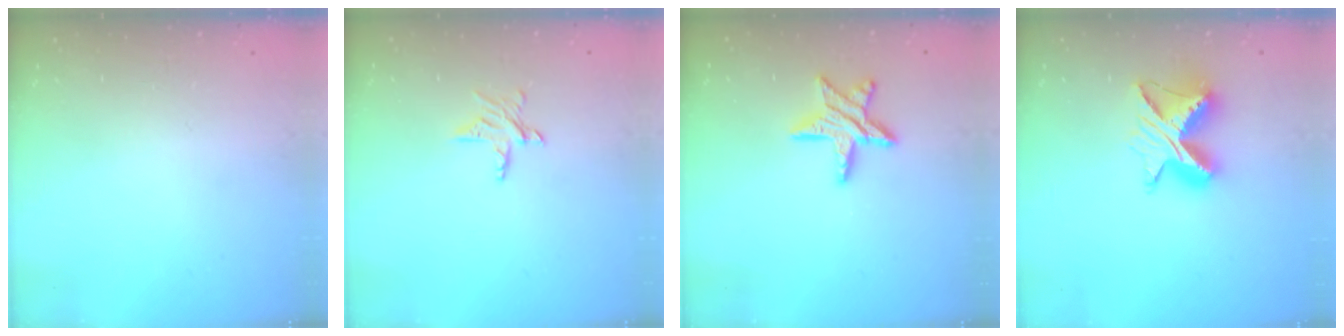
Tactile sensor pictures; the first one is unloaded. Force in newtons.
{"total": 5.4, "press": 5.4, "slide": 0.4}
{"total": 11.5, "press": 11.5, "slide": 1.0}
{"total": 9.8, "press": 9.8, "slide": 1.0}